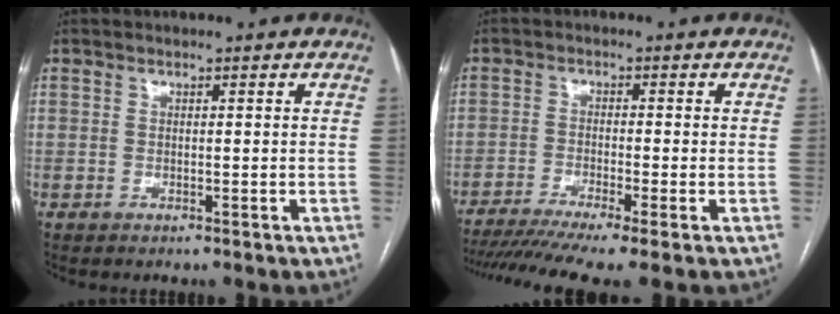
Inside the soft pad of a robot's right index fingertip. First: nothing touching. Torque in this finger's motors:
{"motor_torque": [1.37, -0.78, 0.52, 0.12]}